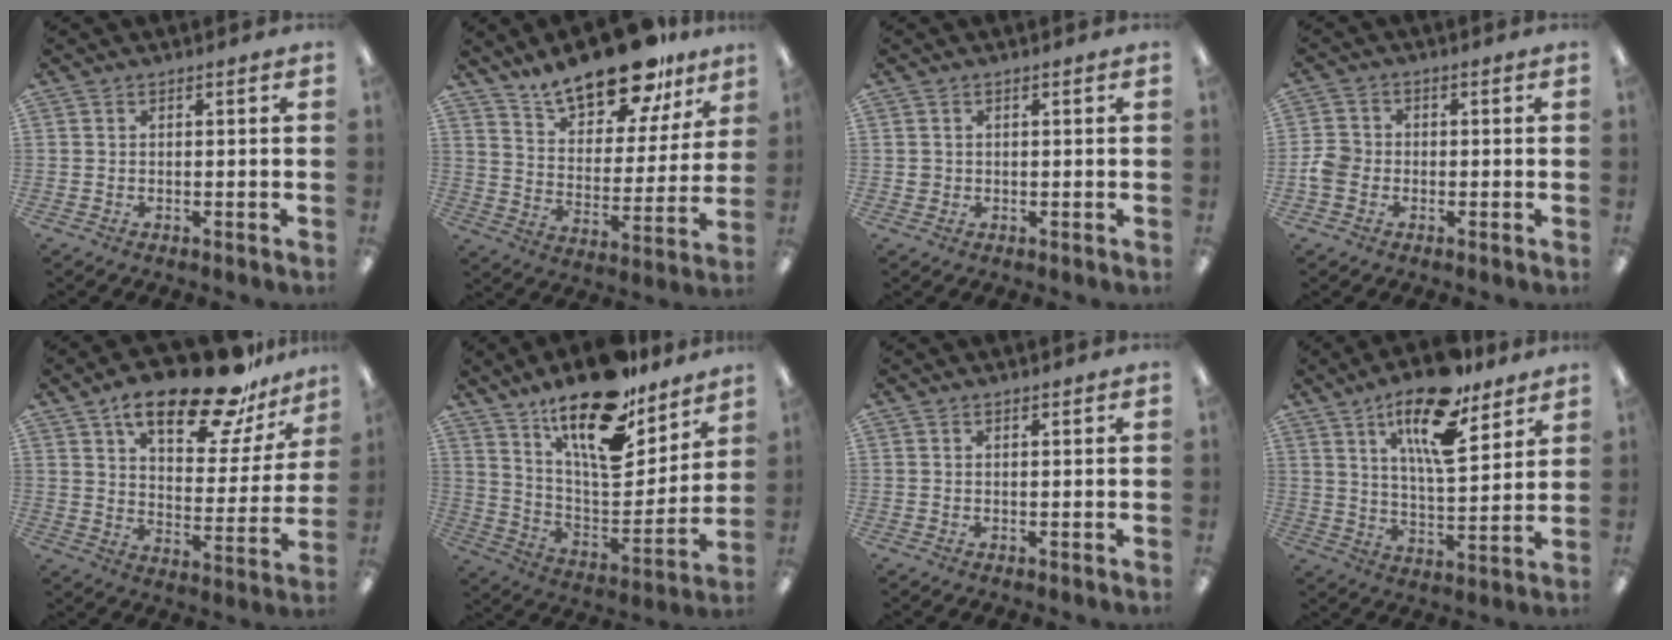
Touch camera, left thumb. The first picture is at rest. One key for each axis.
{"total": 19.1, "fx": 15.6, "fy": 7.0, "fz": 8.6, "tx": -0.141, "ty": -0.107, "tz": 0.270}
{"total": 1.1, "fx": 0.2, "fy": 1.1, "fz": 0.2, "tx": -0.006, "ty": 0.004, "tz": 0.003}
{"total": 4.3, "fx": -1.1, "fy": 3.6, "fz": 2.0, "tx": -0.039, "ty": 0.008, "tz": -0.021}
{"total": 22.5, "fx": 16.2, "fy": 7.9, "fz": 13.4, "tx": -0.204, "ty": -0.099, "tz": 0.270}
{"total": 21.3, "fx": 15.3, "fy": 7.9, "fz": 12.5, "tx": -0.199, "ty": -0.109, "tz": 0.264}
{"total": 0.6, "fx": 0.5, "fy": 0.1, "fz": 0.3, "tx": 0.001, "ty": -0.003, "tz": 0.008}
{"total": 17.2, "fx": 11.0, "fy": 6.1, "fz": 11.7, "tx": -0.192, "ty": -0.050, "tz": 0.180}